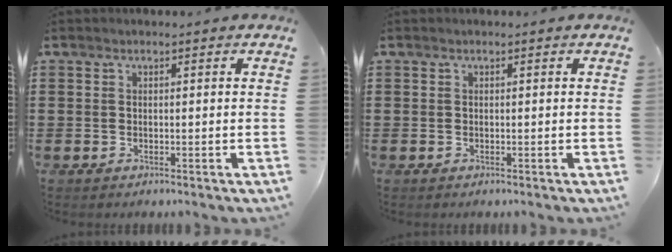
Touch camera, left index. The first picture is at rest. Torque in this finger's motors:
{"motor_torque": [0.00, 0.00, 0.00, 0.00]}